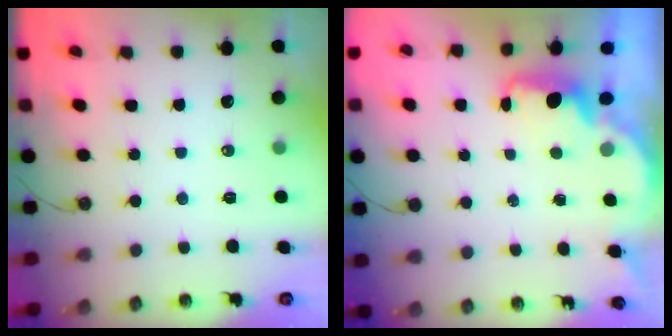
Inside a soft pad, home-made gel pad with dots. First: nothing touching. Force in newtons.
{"total": 1.7, "press": 1.5, "slide": 0.7}